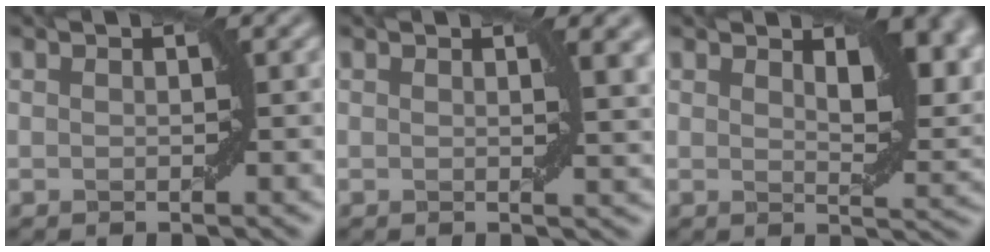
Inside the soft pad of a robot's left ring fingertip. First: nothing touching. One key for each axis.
{"total": 2.6, "fx": 1.0, "fy": 0.6, "fz": 2.4, "tx": -0.022, "ty": -0.002, "tz": 0.016}
{"total": 5.6, "fx": 2.8, "fy": 2.3, "fz": 4.3, "tx": -0.060, "ty": -0.004, "tz": 0.044}